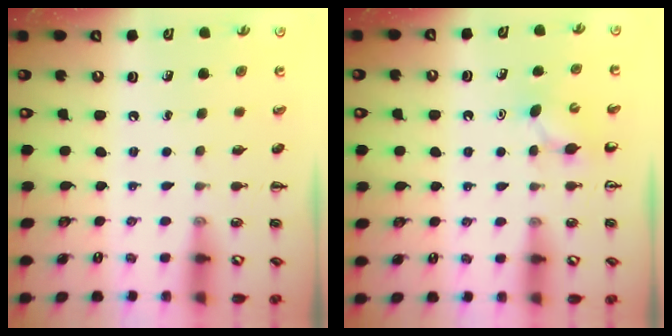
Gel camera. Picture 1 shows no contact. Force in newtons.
{"total": 3.7, "press": 3.5, "slide": 1.3}